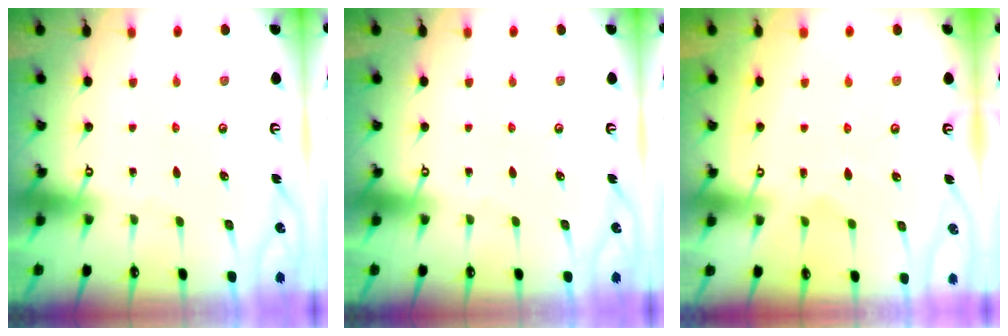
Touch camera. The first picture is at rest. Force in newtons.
{"total": 0.0}
{"total": 1.2, "press": 0.0, "slide": 1.2}